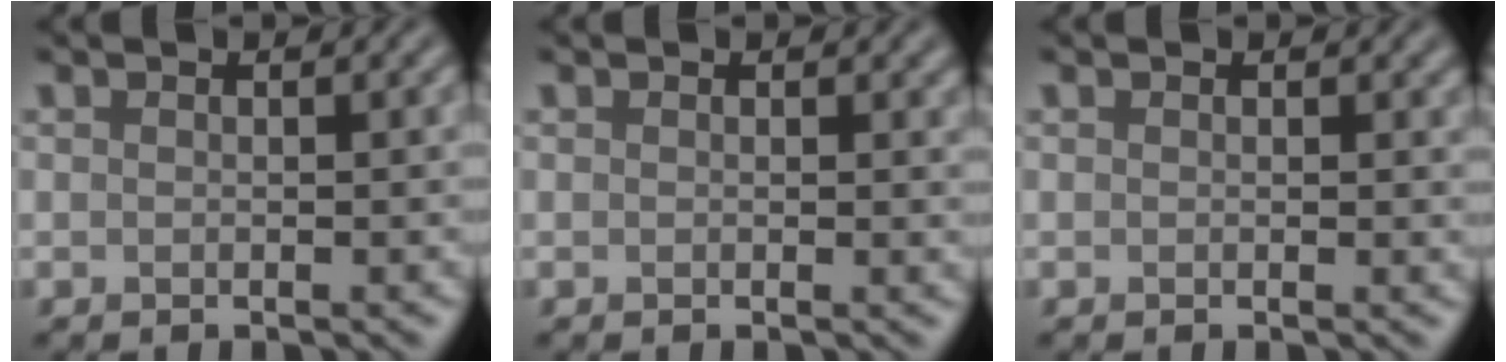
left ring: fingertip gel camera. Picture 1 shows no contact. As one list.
[{"total": 0.6, "force": [0.3, 0.3, 0.4], "torque": [-0.002, -0.003, 0.004]}, {"total": 0.6, "force": [0.3, 0.3, 0.4], "torque": [-0.003, -0.003, 0.003]}]